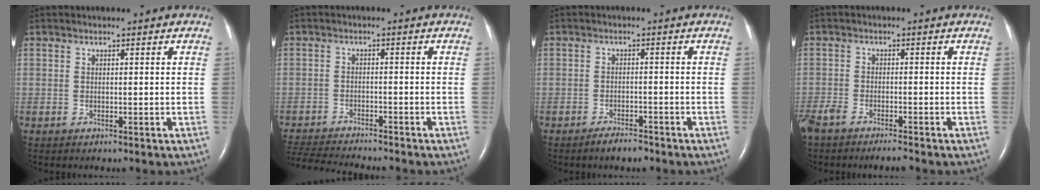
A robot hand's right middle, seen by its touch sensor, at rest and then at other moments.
{"total": 10.5, "force": [-9.9, 0.7, 3.5], "torque": [-0.059, -0.010, -0.157]}
{"total": 2.6, "force": [-2.2, 0.6, 1.2], "torque": [-0.028, -0.003, -0.035]}
{"total": 6.0, "force": [-5.0, 1.0, 3.1], "torque": [-0.062, -0.007, -0.088]}